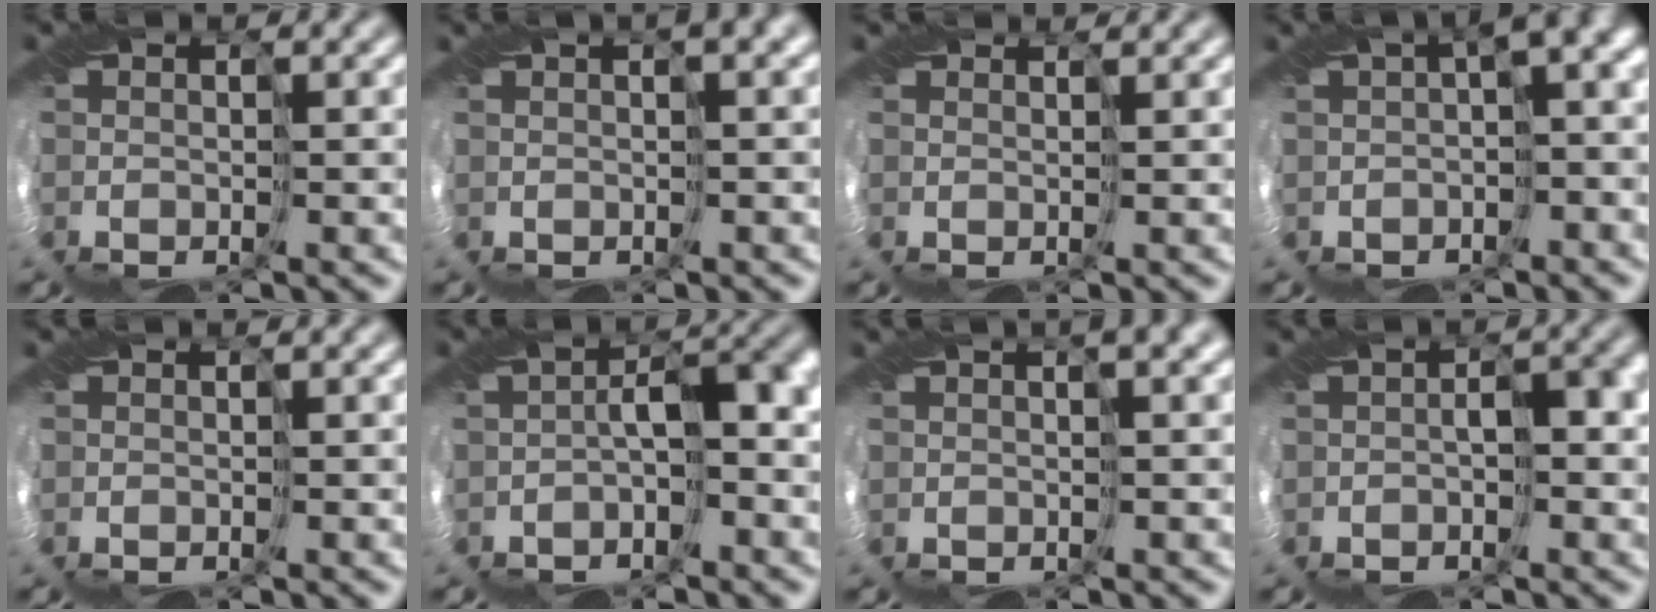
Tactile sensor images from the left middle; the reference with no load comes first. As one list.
[{"total": 3.7, "force": [2.0, 1.0, 2.9], "torque": [-0.035, 0.016, 0.017]}, {"total": 2.5, "force": [2.3, 0.5, 0.7], "torque": [-0.011, 0.005, 0.022]}, {"total": 5.8, "force": [0.9, 2.1, 5.3], "torque": [-0.075, 0.011, 0.006]}, {"total": 0.0}, {"total": 5.0, "force": [-1.0, 2.0, 4.5], "torque": [-0.065, 0.007, -0.018]}, {"total": 4.1, "force": [2.3, 1.1, 3.2], "torque": [-0.039, 0.017, 0.018]}, {"total": 3.2, "force": [-0.2, 1.4, 2.9], "torque": [-0.037, 0.005, -0.005]}]